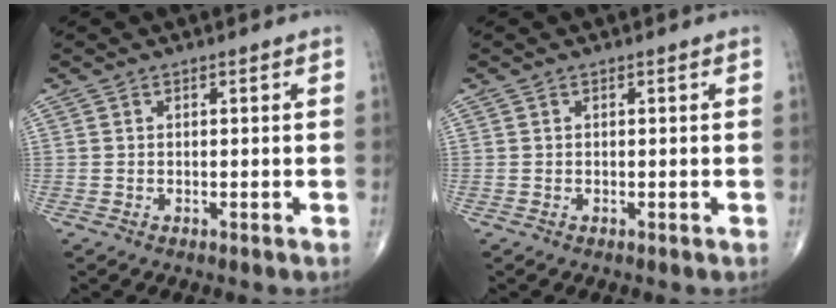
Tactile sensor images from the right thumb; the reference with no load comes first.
{"total": 0.0}